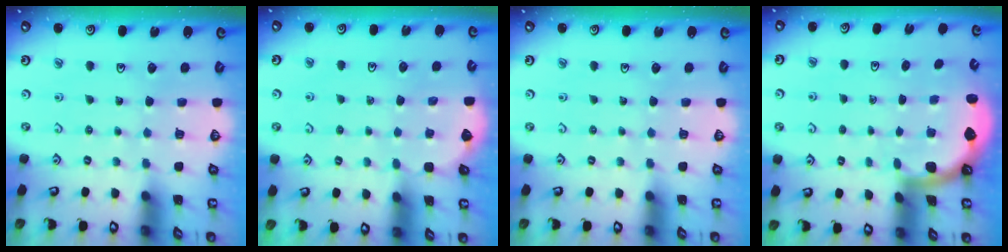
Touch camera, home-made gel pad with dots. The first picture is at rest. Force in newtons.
{"total": 2.1, "press": 2.1, "slide": 0.2}
{"total": 0.0}
{"total": 1.6, "press": 1.6, "slide": 0.1}